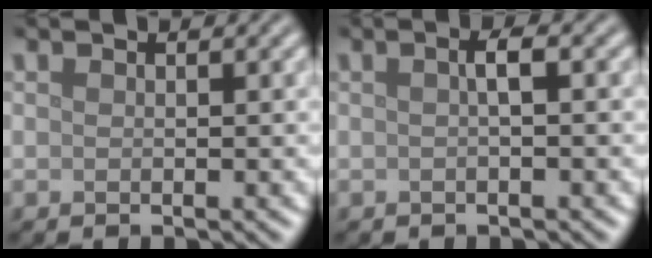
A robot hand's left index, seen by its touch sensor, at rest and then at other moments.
{"total": 1.4, "force": [0.1, 0.2, 1.4], "torque": [-0.025, 0.005, 0.001]}